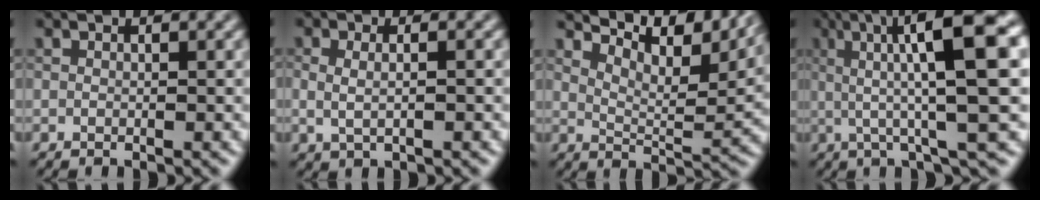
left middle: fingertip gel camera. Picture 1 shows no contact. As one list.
[{"total": 2.4, "force": [0.6, 1.2, 2.0], "torque": [-0.028, -0.003, -0.001]}, {"total": 10.6, "force": [8.7, 2.4, 5.6], "torque": [-0.093, 0.008, 0.130]}, {"total": 12.3, "force": [2.5, 2.6, 11.8], "torque": [-0.155, 0.019, 0.037]}]